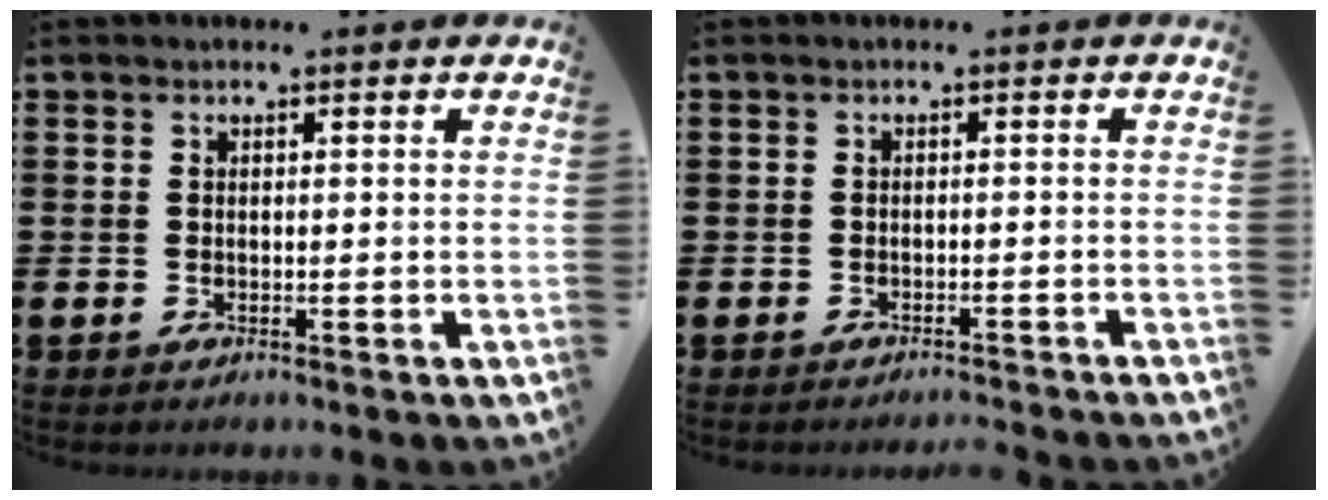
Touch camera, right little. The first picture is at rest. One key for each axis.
{"total": 1.0, "fx": -1.0, "fy": -0.2, "fz": 0.0, "tx": 0.001, "ty": 0.002, "tz": -0.021}